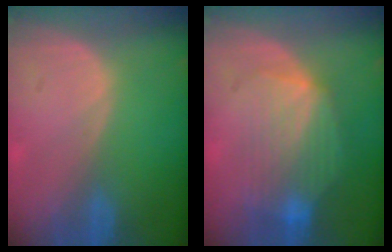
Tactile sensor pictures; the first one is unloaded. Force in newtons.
{"total": 8.5, "press": 7.9, "slide": 3.0}